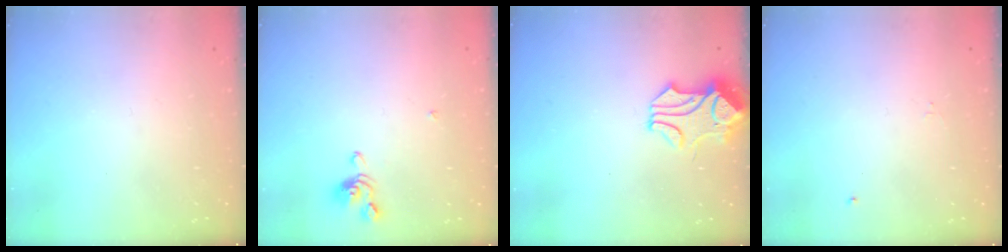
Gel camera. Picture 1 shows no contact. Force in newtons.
{"total": 2.1, "press": 2.1, "slide": 0.3}
{"total": 0.9, "press": 0.2, "slide": 0.9}
{"total": 0.6, "press": 0.5, "slide": 0.2}